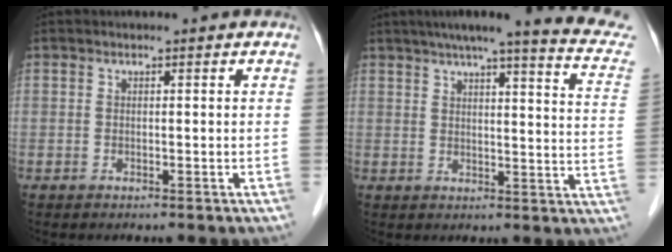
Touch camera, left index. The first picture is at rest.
{"total": 18.6, "force": [15.4, 0.9, 10.3], "torque": [-0.135, -0.021, 0.170]}